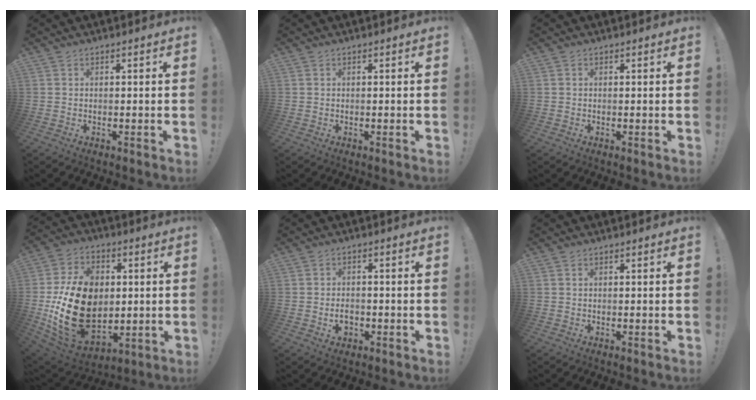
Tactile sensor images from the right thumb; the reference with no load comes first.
{"total": 0.0}
{"total": 0.0}
{"total": 26.0, "force": [-1.2, 18.4, 18.4], "torque": [-0.343, 0.005, 0.001]}
{"total": 3.4, "force": [-1.0, 2.4, 2.1], "torque": [-0.028, -0.003, -0.020]}
{"total": 0.6, "force": [0.4, 0.4, 0.3], "torque": [-0.006, 0.001, 0.008]}